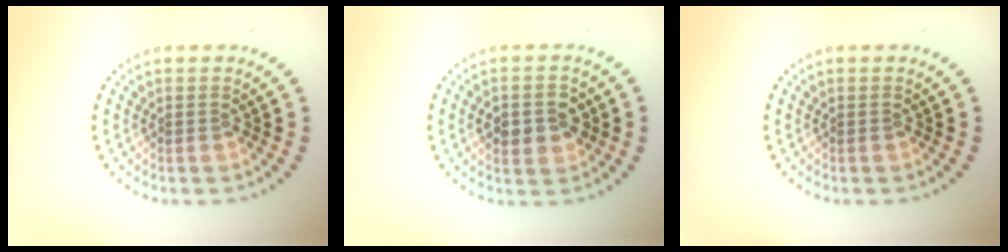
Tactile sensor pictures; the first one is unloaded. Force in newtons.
{"total": 3.6, "press": 3.6, "slide": 0.1}
{"total": 0.0}